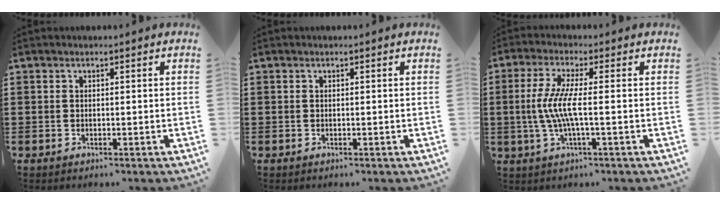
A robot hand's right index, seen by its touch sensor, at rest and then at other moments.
{"total": 0.0}
{"total": 6.4, "force": [-0.8, 0.6, 6.3], "torque": [-0.149, -0.016, -0.029]}